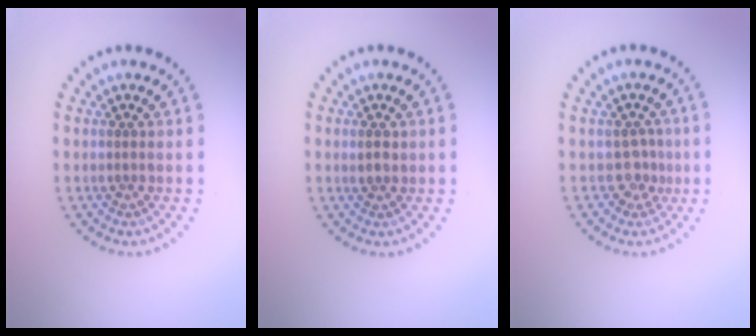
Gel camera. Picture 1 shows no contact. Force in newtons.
{"total": 1.2, "press": 1.1, "slide": 0.5}
{"total": 1.6, "press": 1.1, "slide": 1.1}